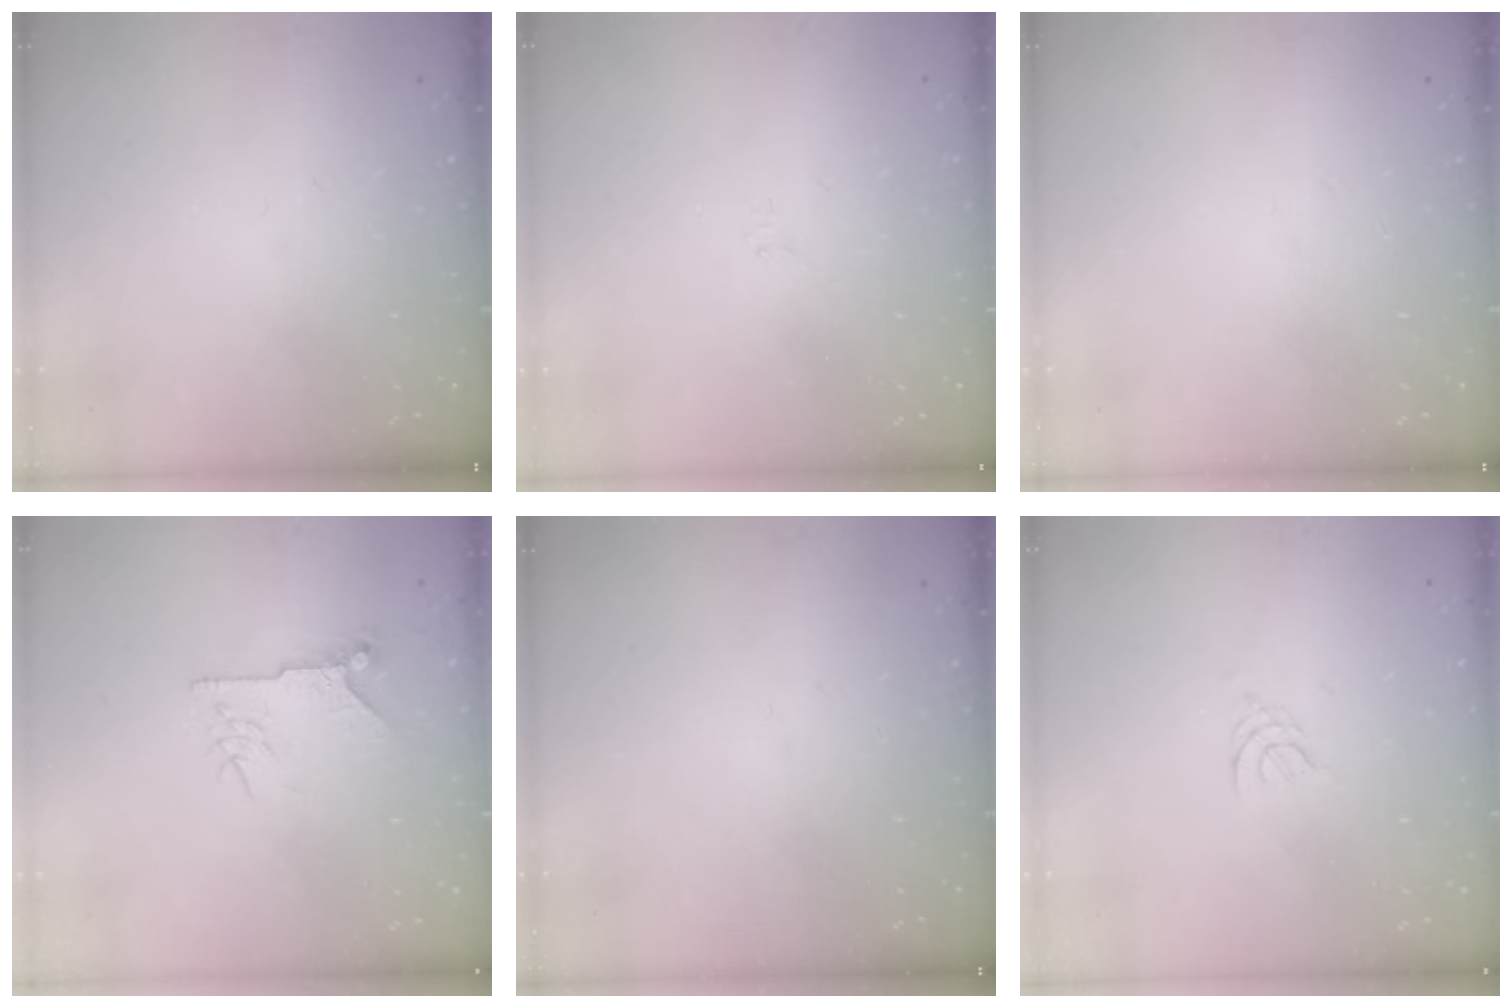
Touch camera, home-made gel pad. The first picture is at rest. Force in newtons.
{"total": 1.5, "press": 1.4, "slide": 0.3}
{"total": 0.0}
{"total": 7.2, "press": 7.2, "slide": 0.2}
{"total": 0.0}
{"total": 1.2, "press": 1.2, "slide": 0.3}